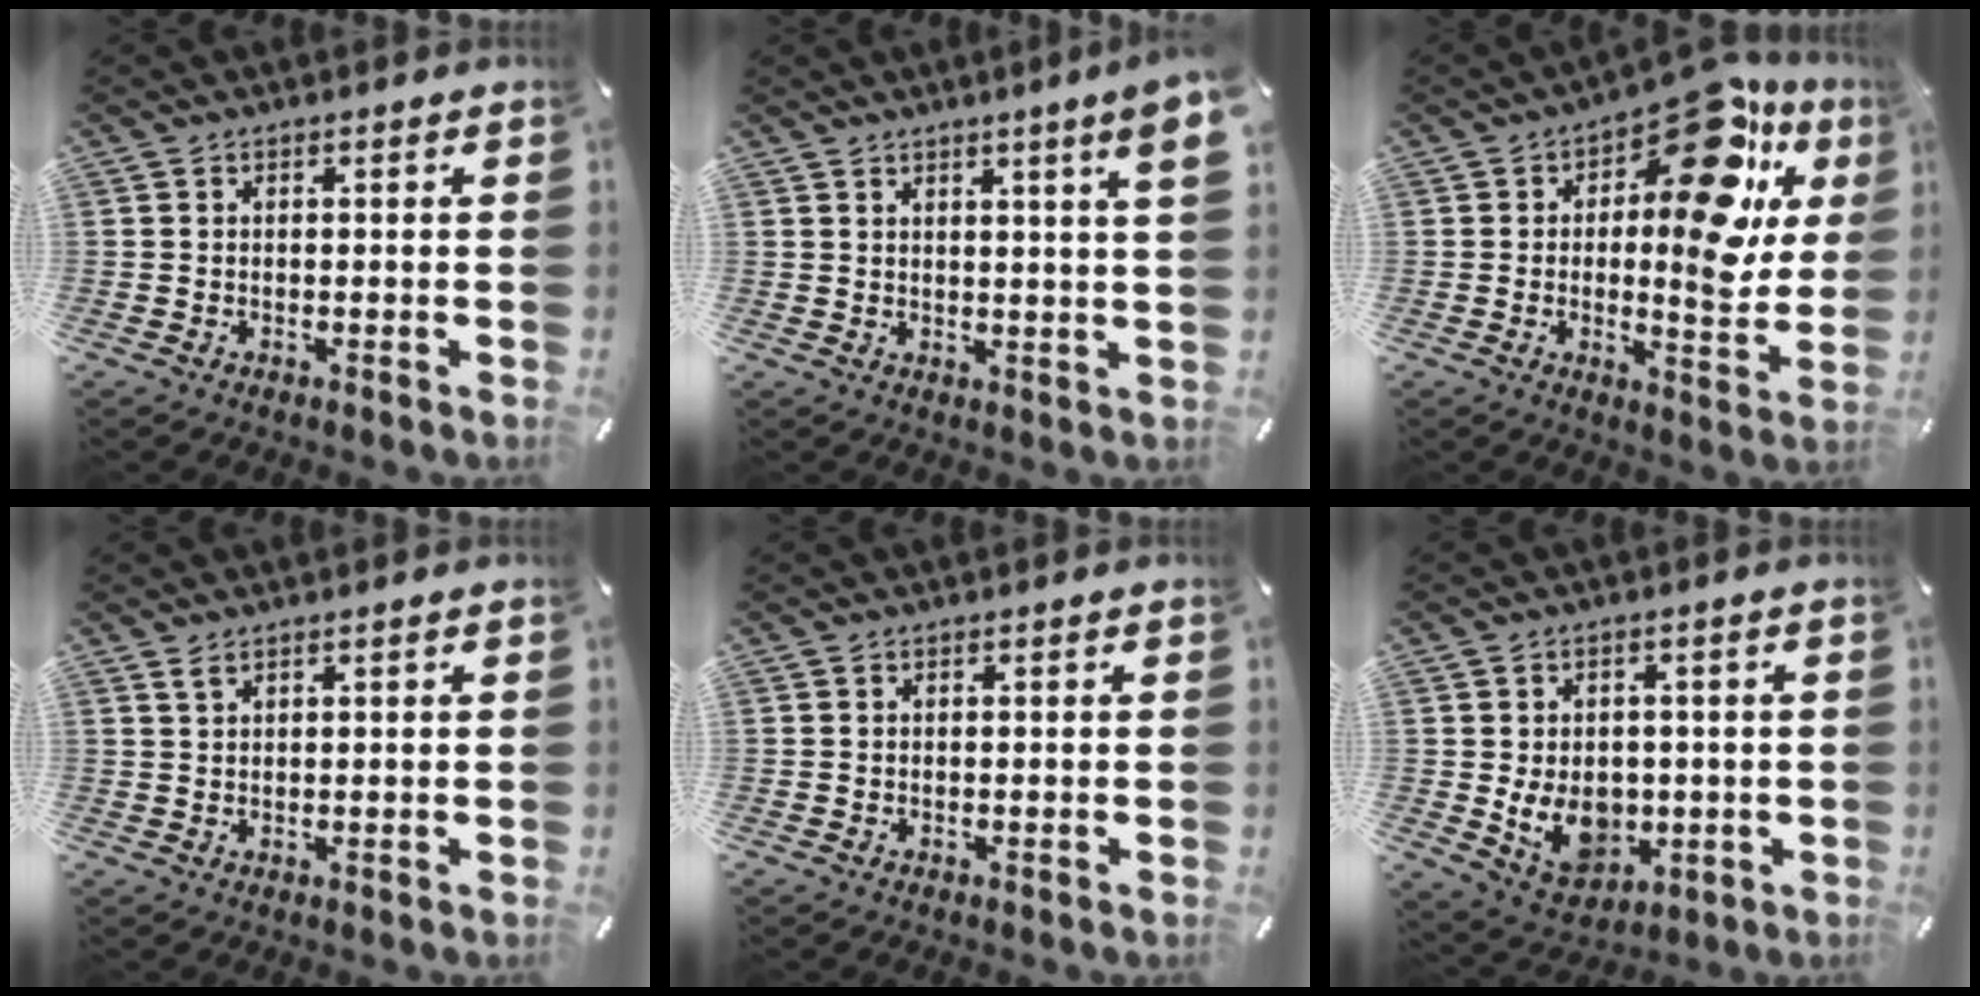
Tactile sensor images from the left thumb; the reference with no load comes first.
{"total": 5.6, "force": [3.4, 0.1, 4.4], "torque": [-0.067, -0.011, 0.053]}
{"total": 20.5, "force": [9.0, 8.6, 16.3], "torque": [-0.212, -0.071, 0.141]}
{"total": 1.4, "force": [1.1, 0.4, 0.8], "torque": [-0.016, 0.001, 0.019]}
{"total": 0.0}
{"total": 9.9, "force": [-1.1, 8.0, 5.7], "torque": [-0.109, 0.006, -0.016]}